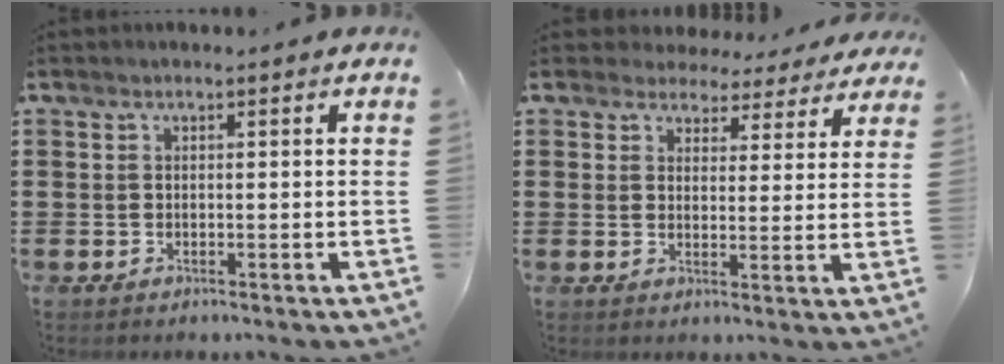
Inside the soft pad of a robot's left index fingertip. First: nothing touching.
{"total": 3.7, "force": [3.5, 1.3, 0.2], "torque": [-0.016, -0.014, 0.060]}